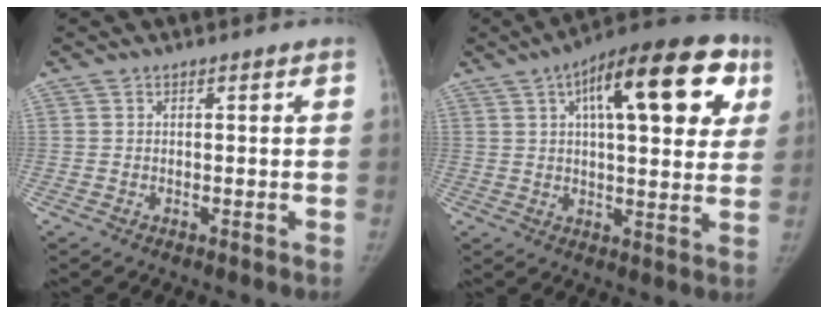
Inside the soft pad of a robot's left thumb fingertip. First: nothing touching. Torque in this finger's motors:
{"motor_torque": [0.57, 0.61, 0.85, 0.27, 0.13]}